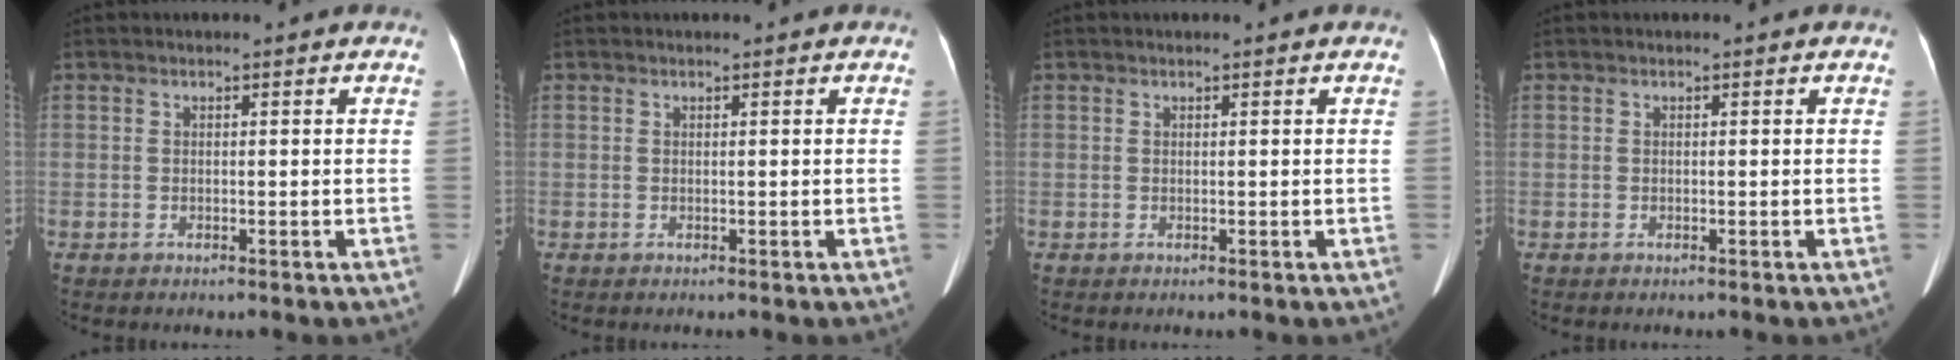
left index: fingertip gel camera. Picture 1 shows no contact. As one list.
[{"total": 0.0}, {"total": 0.0}, {"total": 0.0}]